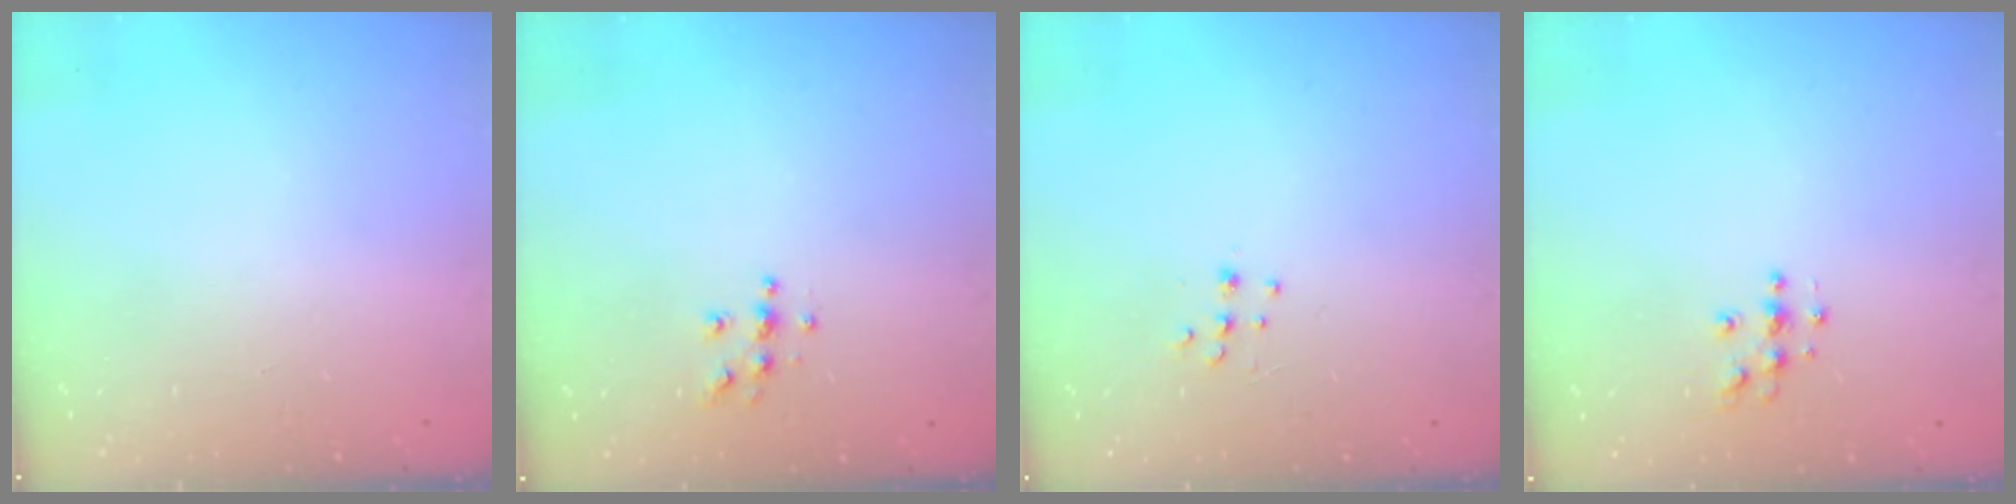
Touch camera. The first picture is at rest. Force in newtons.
{"total": 5.4, "press": 5.4, "slide": 0.1}
{"total": 5.3, "press": 5.2, "slide": 0.7}
{"total": 5.1, "press": 5.1, "slide": 0.3}